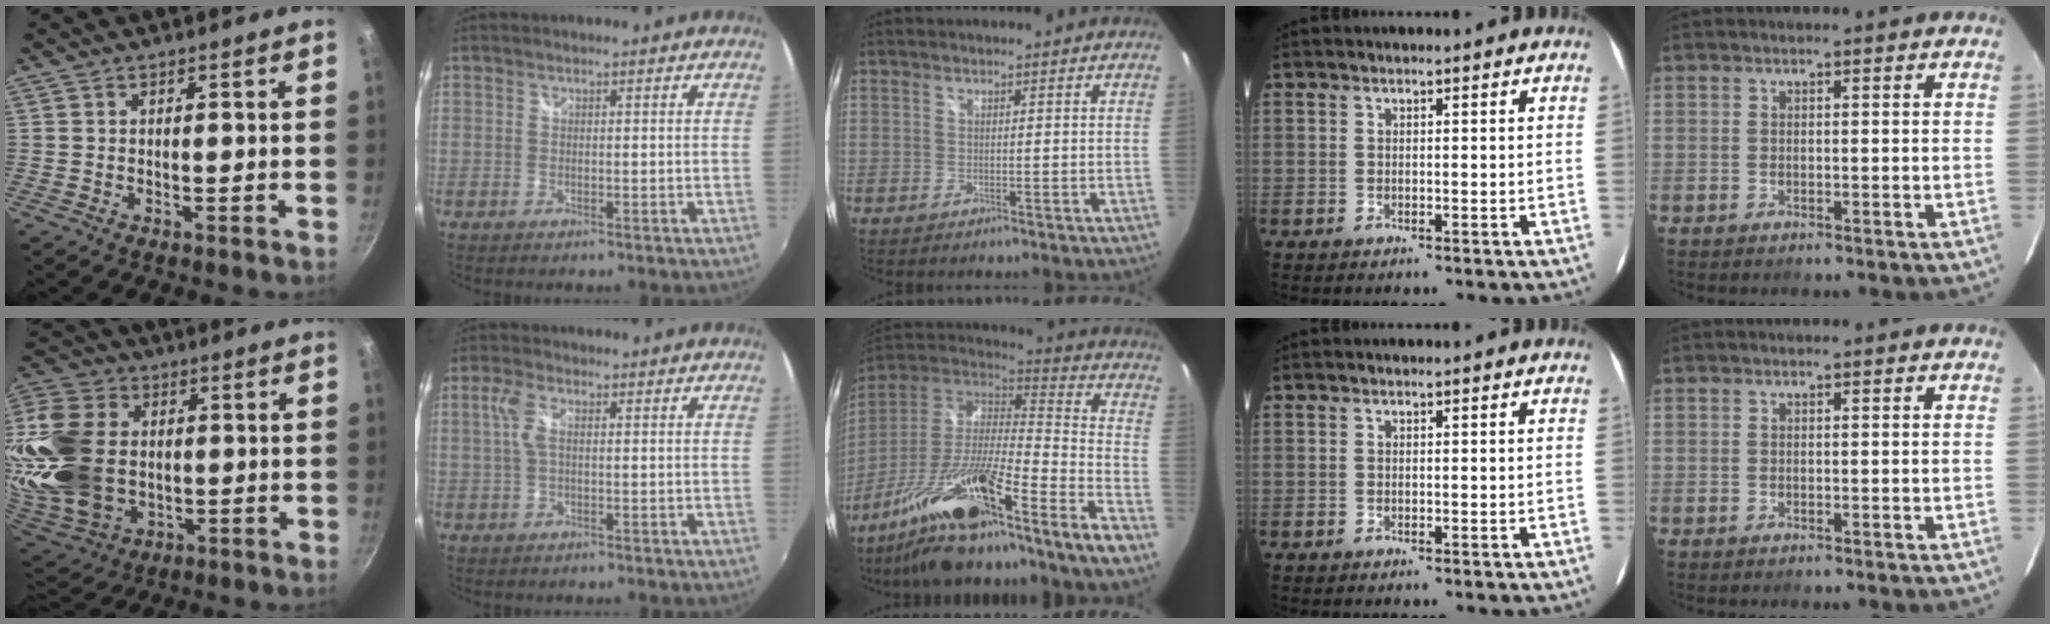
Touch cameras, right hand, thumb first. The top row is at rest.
{"thumb": {"total": 26.9, "force": [0.3, 19.8, 18.2], "torque": [-0.404, 0.006, 0.015]}, "index": {"total": 3.6, "force": [0.6, 1.5, 3.2], "torque": [-0.069, 0.005, 0.014]}, "middle": {"total": 21.3, "force": [-14.0, 0.2, 16.0], "torque": [-0.267, -0.033, -0.253]}}